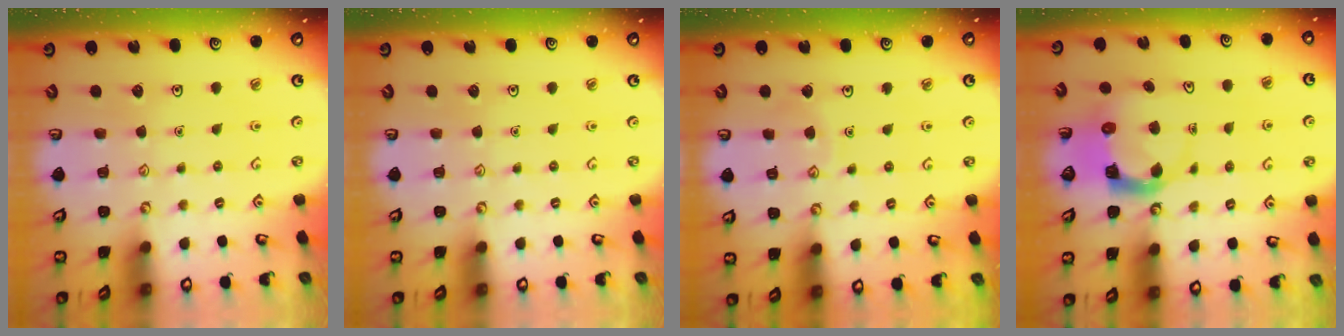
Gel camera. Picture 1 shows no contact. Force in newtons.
{"total": 0.0}
{"total": 4.3, "press": 4.3, "slide": 0.5}
{"total": 4.1, "press": 4.1, "slide": 0.3}